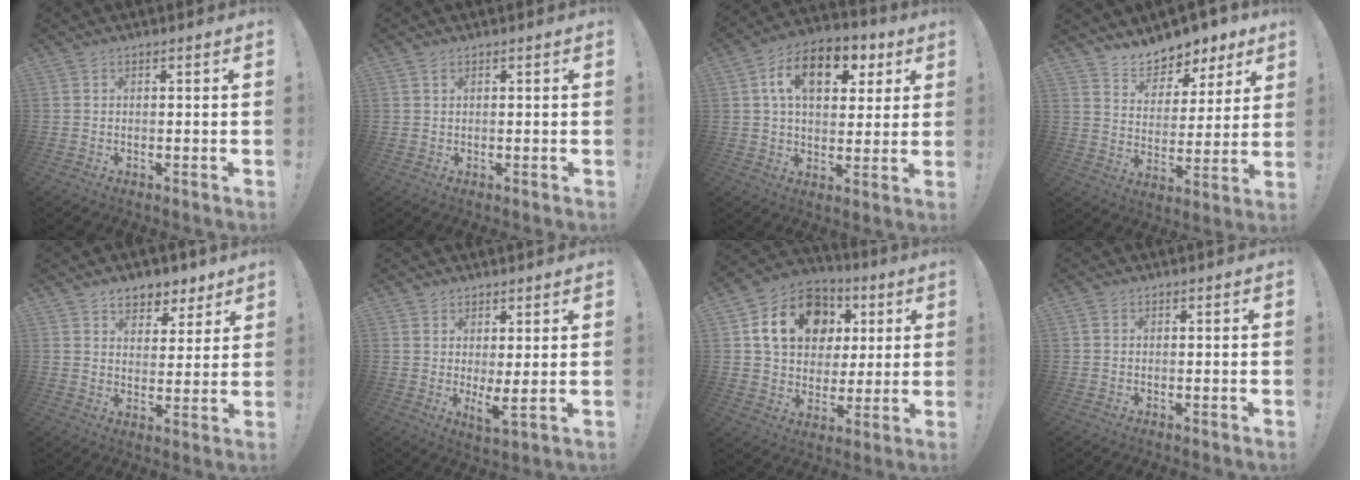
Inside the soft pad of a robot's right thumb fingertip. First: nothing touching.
{"total": 1.1, "force": [0.7, 0.5, 0.7], "torque": [-0.014, 0.001, 0.012]}
{"total": 15.0, "force": [5.7, 9.3, 10.3], "torque": [-0.154, -0.010, 0.099]}
{"total": 9.3, "force": [8.5, 3.7, 1.4], "torque": [-0.024, -0.080, 0.155]}
{"total": 7.5, "force": [5.7, 4.4, 1.9], "torque": [-0.018, -0.045, 0.108]}
{"total": 4.2, "force": [1.7, 0.3, 3.8], "torque": [-0.048, -0.030, 0.032]}
{"total": 18.8, "force": [6.5, 14.2, 10.5], "torque": [-0.150, -0.013, 0.135]}
{"total": 0.7, "force": [0.4, 0.6, 0.2], "torque": [0.004, -0.001, 0.006]}